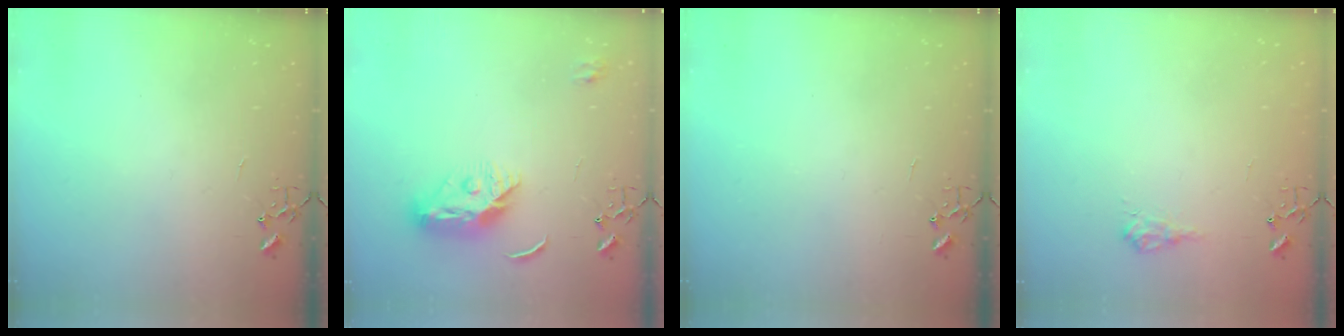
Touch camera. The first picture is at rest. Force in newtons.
{"total": 11.3, "press": 11.3, "slide": 0.7}
{"total": 0.0}
{"total": 8.5, "press": 8.5, "slide": 0.8}